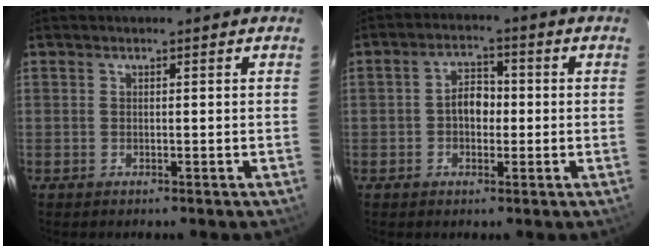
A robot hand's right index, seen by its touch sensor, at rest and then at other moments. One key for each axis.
{"total": 4.7, "fx": -0.5, "fy": 3.3, "fz": 3.3, "tx": -0.059, "ty": 0.015, "tz": -0.008}